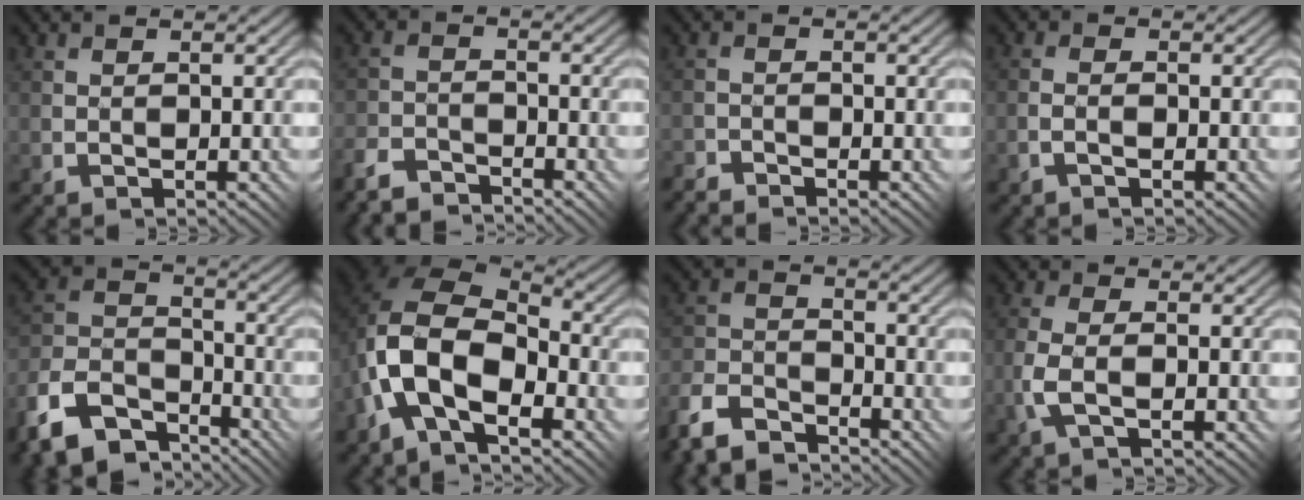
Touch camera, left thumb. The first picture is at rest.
{"total": 4.8, "force": [-4.5, 1.1, 1.0], "torque": [-0.021, 0.000, -0.099]}
{"total": 2.5, "force": [-2.5, 0.5, 0.0], "torque": [0.001, 0.005, -0.051]}
{"total": 1.7, "force": [-0.8, 0.8, 1.2], "torque": [-0.019, 0.006, -0.017]}
{"total": 11.6, "force": [-8.3, 6.1, 5.5], "torque": [-0.137, -0.017, -0.165]}
{"total": 13.0, "force": [-4.2, 7.8, 9.5], "torque": [-0.206, -0.019, -0.081]}
{"total": 8.8, "force": [-7.3, 3.6, 3.2], "torque": [-0.081, -0.008, -0.151]}
{"total": 4.5, "force": [-1.2, 2.1, 3.8], "torque": [-0.102, 0.000, -0.027]}